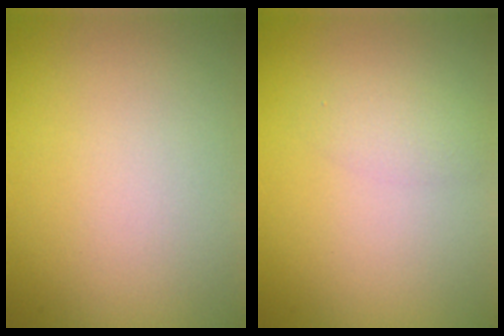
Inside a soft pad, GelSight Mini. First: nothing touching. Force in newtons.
{"total": 1.6, "press": 1.6, "slide": 0.1}